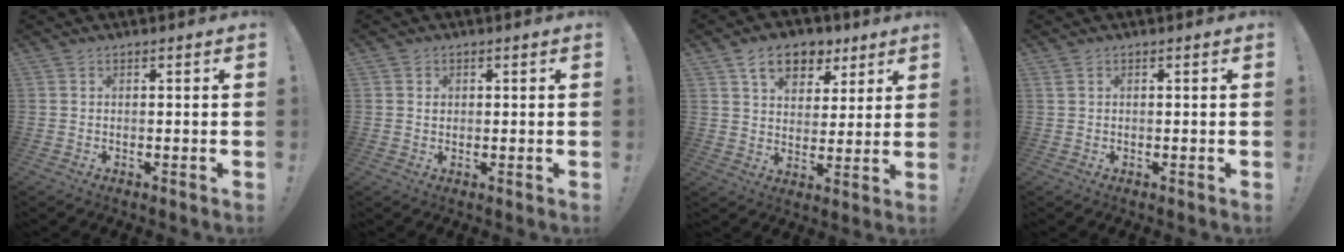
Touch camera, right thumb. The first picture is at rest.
{"total": 1.3, "force": [0.7, 1.1, 0.2], "torque": [0.012, -0.004, 0.009]}
{"total": 11.3, "force": [6.6, 7.5, 5.4], "torque": [-0.082, -0.027, 0.124]}
{"total": 1.1, "force": [0.6, 0.7, 0.7], "torque": [-0.022, 0.006, 0.014]}